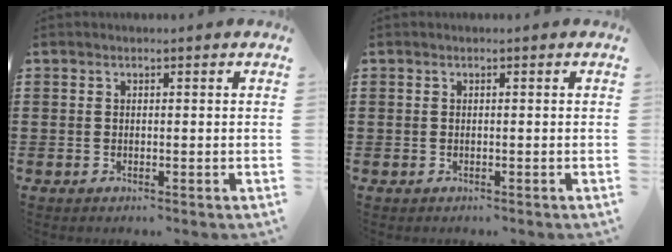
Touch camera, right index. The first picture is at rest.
{"total": 0.6, "force": [0.0, 0.6, 0.0], "torque": [-0.001, 0.005, -0.002]}